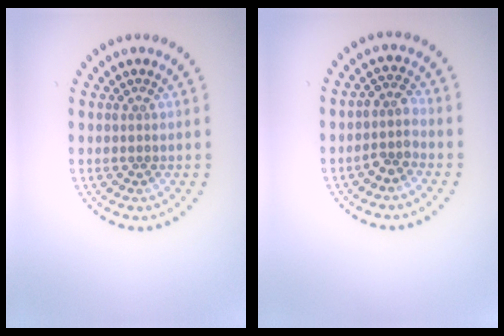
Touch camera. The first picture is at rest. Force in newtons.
{"total": 2.0, "press": 1.6, "slide": 1.2}